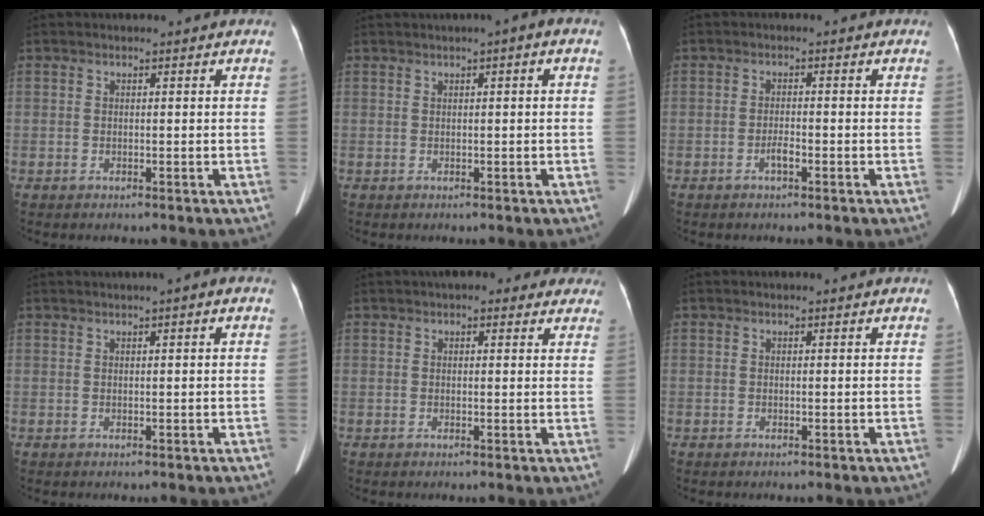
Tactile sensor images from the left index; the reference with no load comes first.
{"total": 2.0, "force": [0.5, 0.1, 2.0], "torque": [-0.030, 0.009, 0.006]}
{"total": 1.7, "force": [-1.0, 0.3, 1.3], "torque": [-0.023, 0.001, -0.019]}
{"total": 1.7, "force": [0.7, 0.0, 1.5], "torque": [-0.029, 0.008, 0.010]}
{"total": 7.5, "force": [5.7, 2.6, 4.1], "torque": [-0.034, 0.022, 0.061]}
{"total": 0.0}